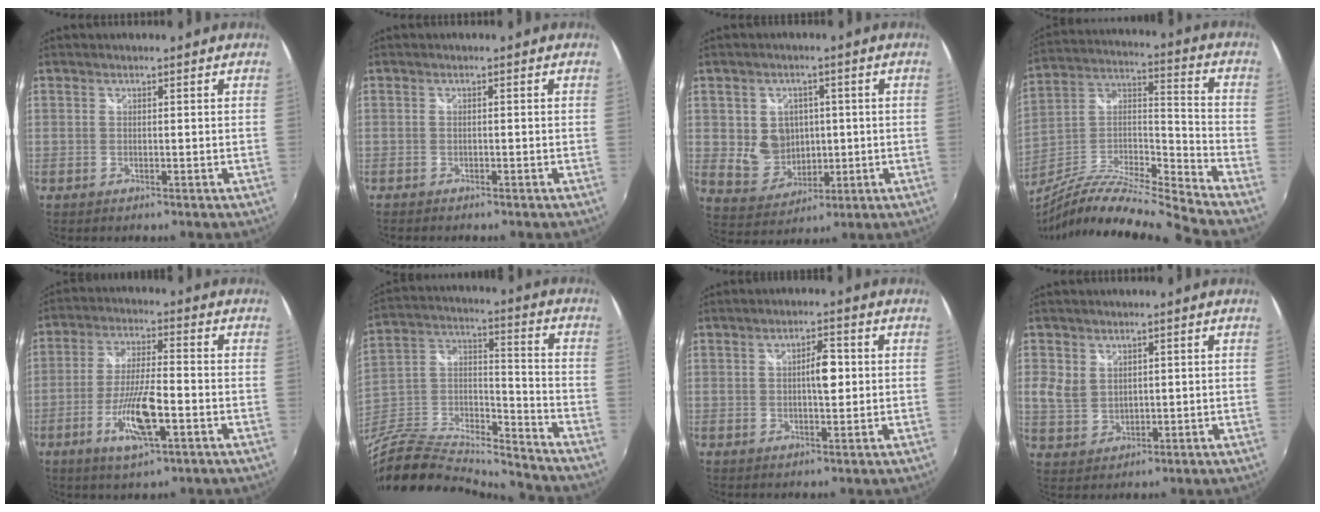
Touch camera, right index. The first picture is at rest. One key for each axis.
{"total": 1.3, "fx": -1.2, "fy": 0.3, "fz": 0.4, "tx": -0.011, "ty": -0.008, "tz": -0.021}
{"total": 8.0, "fx": 0.3, "fy": 7.2, "fz": 3.5, "tx": -0.078, "ty": 0.003, "tz": 0.024}
{"total": 15.6, "fx": -13.5, "fy": -0.7, "fz": 7.8, "tx": -0.147, "ty": 0.001, "tz": -0.261}
{"total": 10.9, "fx": -4.2, "fy": 2.4, "fz": 9.7, "tx": -0.195, "ty": -0.010, "tz": -0.077}
{"total": 20.9, "fx": -18.0, "fy": 4.6, "fz": 9.7, "tx": -0.211, "ty": -0.008, "tz": -0.332}
{"total": 4.5, "fx": 0.5, "fy": 1.7, "fz": 4.2, "tx": -0.063, "ty": 0.004, "tz": 0.008}
{"total": 5.5, "fx": 1.7, "fy": 4.5, "fz": 2.8, "tx": -0.058, "ty": 0.003, "tz": 0.038}